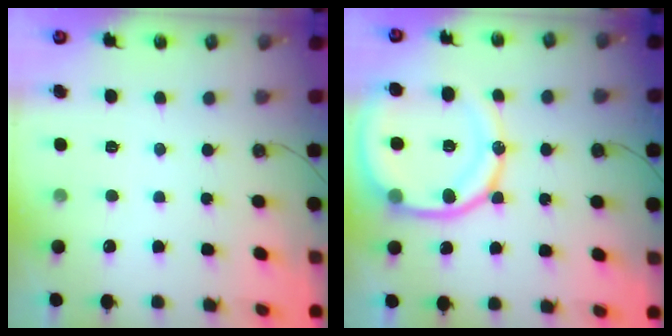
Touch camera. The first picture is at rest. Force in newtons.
{"total": 18.2, "press": 18.1, "slide": 2.0}